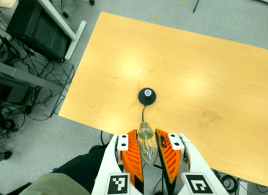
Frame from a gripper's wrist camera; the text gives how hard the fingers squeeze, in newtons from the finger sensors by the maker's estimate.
{"total": 21.4, "left": 24.0, "right": 18.7}